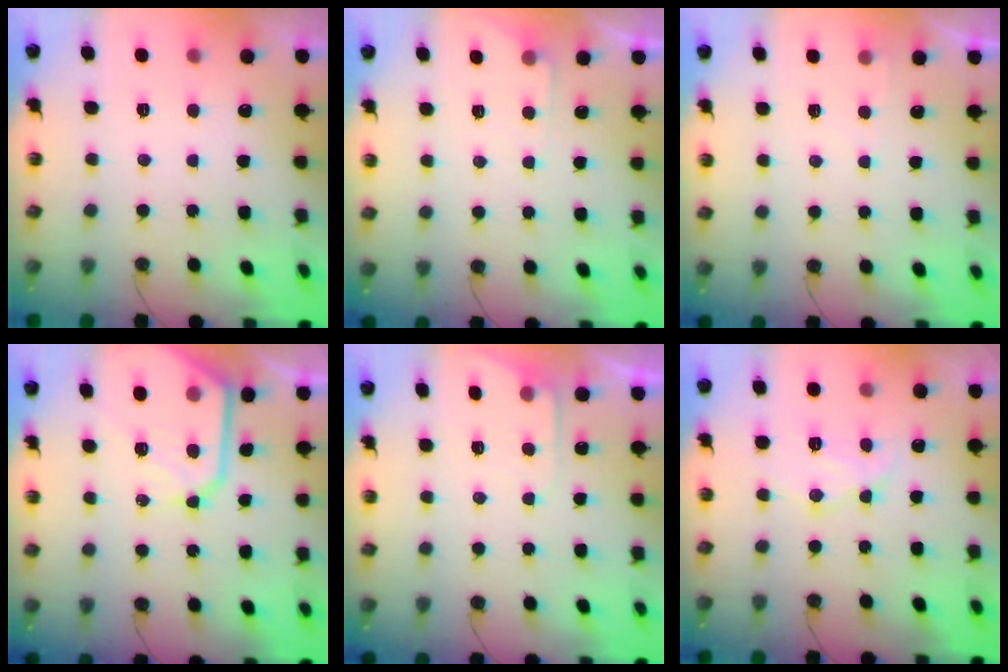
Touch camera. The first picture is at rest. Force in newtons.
{"total": 3.7, "press": 3.7, "slide": 0.6}
{"total": 2.8, "press": 2.7, "slide": 0.4}
{"total": 12.7, "press": 12.6, "slide": 1.2}
{"total": 4.2, "press": 4.2, "slide": 0.7}
{"total": 12.2, "press": 12.1, "slide": 1.0}